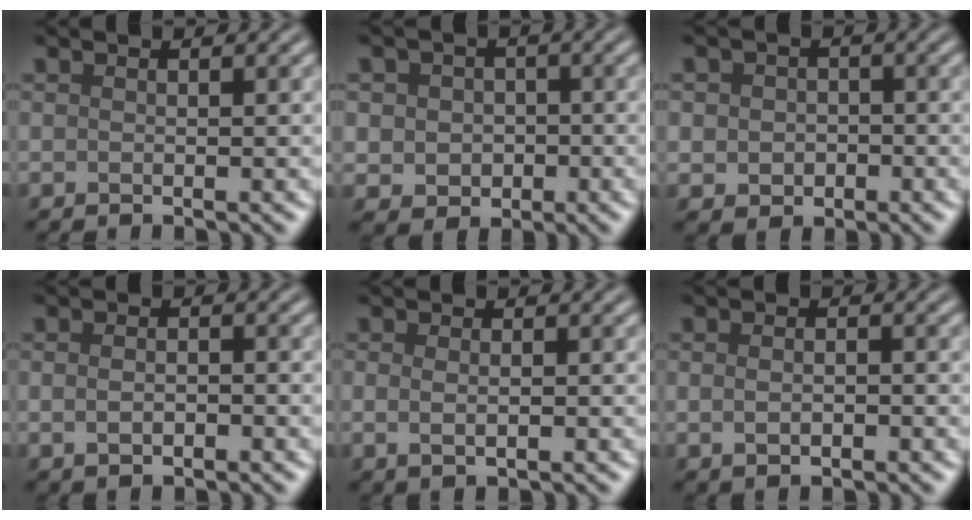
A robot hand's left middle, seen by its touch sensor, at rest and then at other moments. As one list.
[{"total": 3.8, "force": [-0.1, 3.4, 1.8], "torque": [-0.020, 0.004, -0.015]}, {"total": 2.9, "force": [-0.3, 2.5, 1.4], "torque": [-0.015, -0.007, -0.010]}, {"total": 2.2, "force": [-0.5, 1.4, 1.7], "torque": [-0.024, -0.001, -0.008]}, {"total": 2.1, "force": [0.1, 1.3, 1.6], "torque": [-0.021, 0.000, -0.003]}, {"total": 2.6, "force": [-0.2, 1.7, 2.0], "torque": [-0.021, 0.005, -0.009]}]